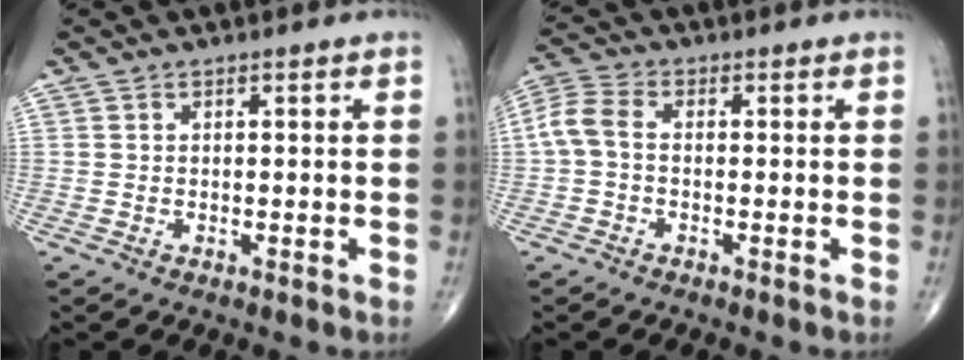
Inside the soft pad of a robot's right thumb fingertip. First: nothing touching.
{"total": 5.2, "force": [-0.4, 3.2, 4.1], "torque": [-0.095, 0.016, -0.019]}